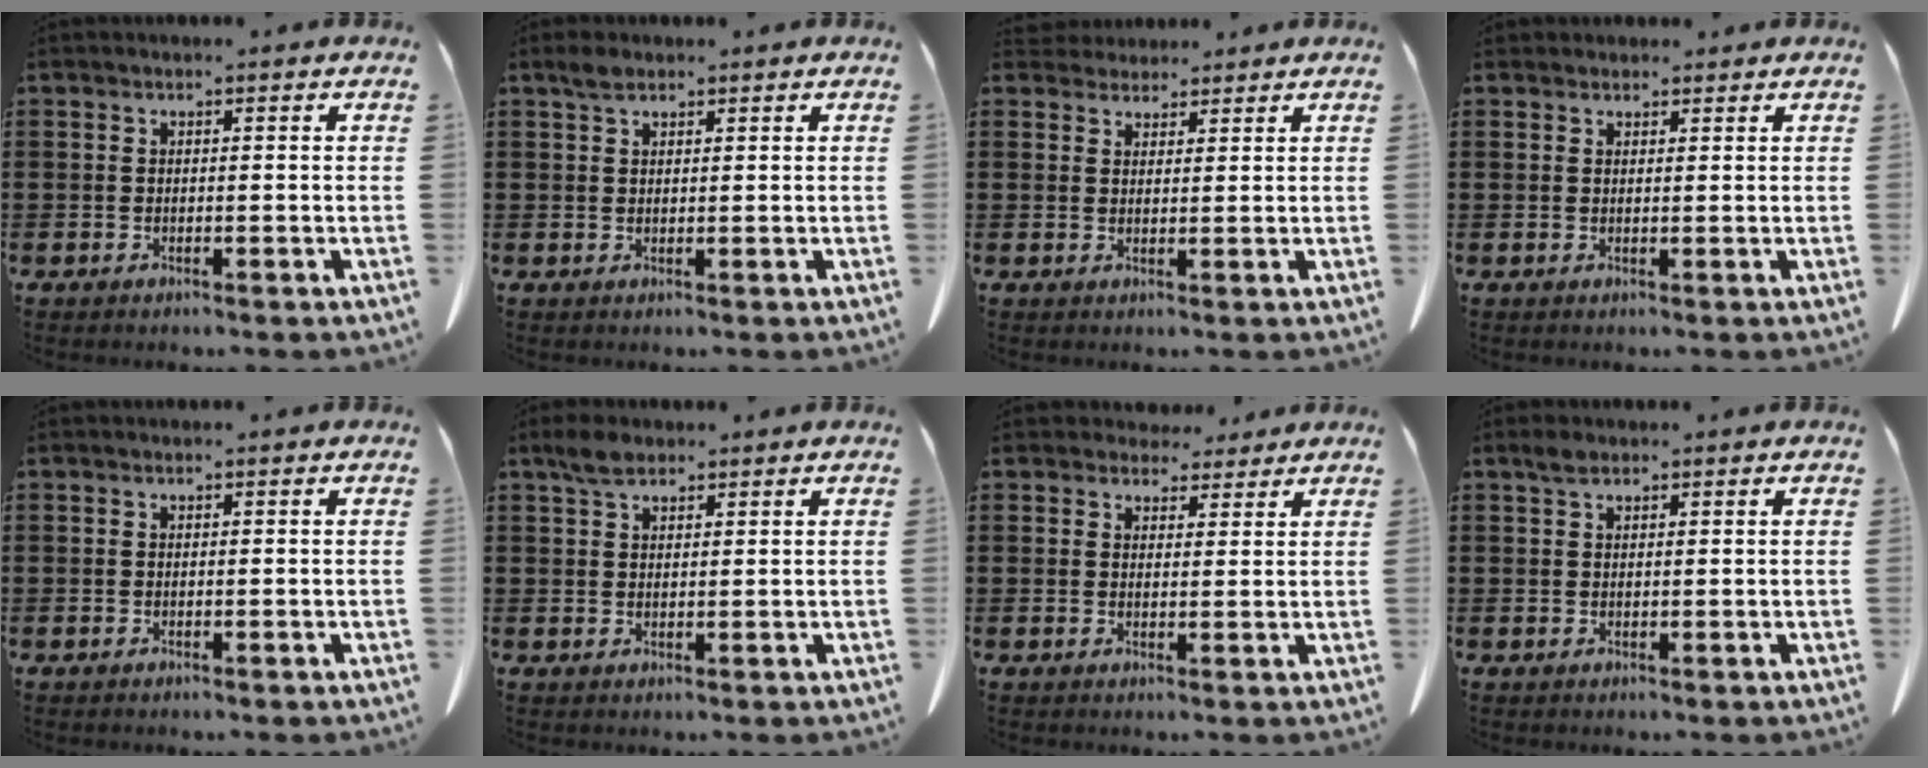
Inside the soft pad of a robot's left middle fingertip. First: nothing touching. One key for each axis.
{"total": 2.0, "fx": 1.4, "fy": 0.9, "fz": 1.1, "tx": -0.026, "ty": 0.002, "tz": 0.027}
{"total": 2.7, "fx": 2.6, "fy": 0.9, "fz": 0.1, "tx": -0.002, "ty": -0.007, "tz": 0.049}
{"total": 1.5, "fx": 1.3, "fy": 0.6, "fz": 0.2, "tx": -0.007, "ty": 0.001, "tz": 0.027}
{"total": 0.0}
{"total": 2.7, "fx": 1.9, "fy": 1.3, "fz": 1.5, "tx": -0.036, "ty": 0.005, "tz": 0.035}
{"total": 3.7, "fx": 3.3, "fy": 1.5, "fz": 0.5, "tx": -0.012, "ty": -0.006, "tz": 0.063}
{"total": 1.8, "fx": 1.2, "fy": 0.8, "fz": 1.0, "tx": -0.024, "ty": 0.003, "tz": 0.023}